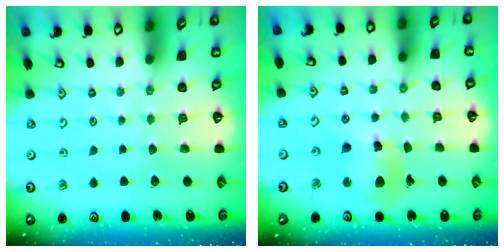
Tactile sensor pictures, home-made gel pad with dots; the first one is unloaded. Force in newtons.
{"total": 12.3, "press": 12.0, "slide": 2.6}